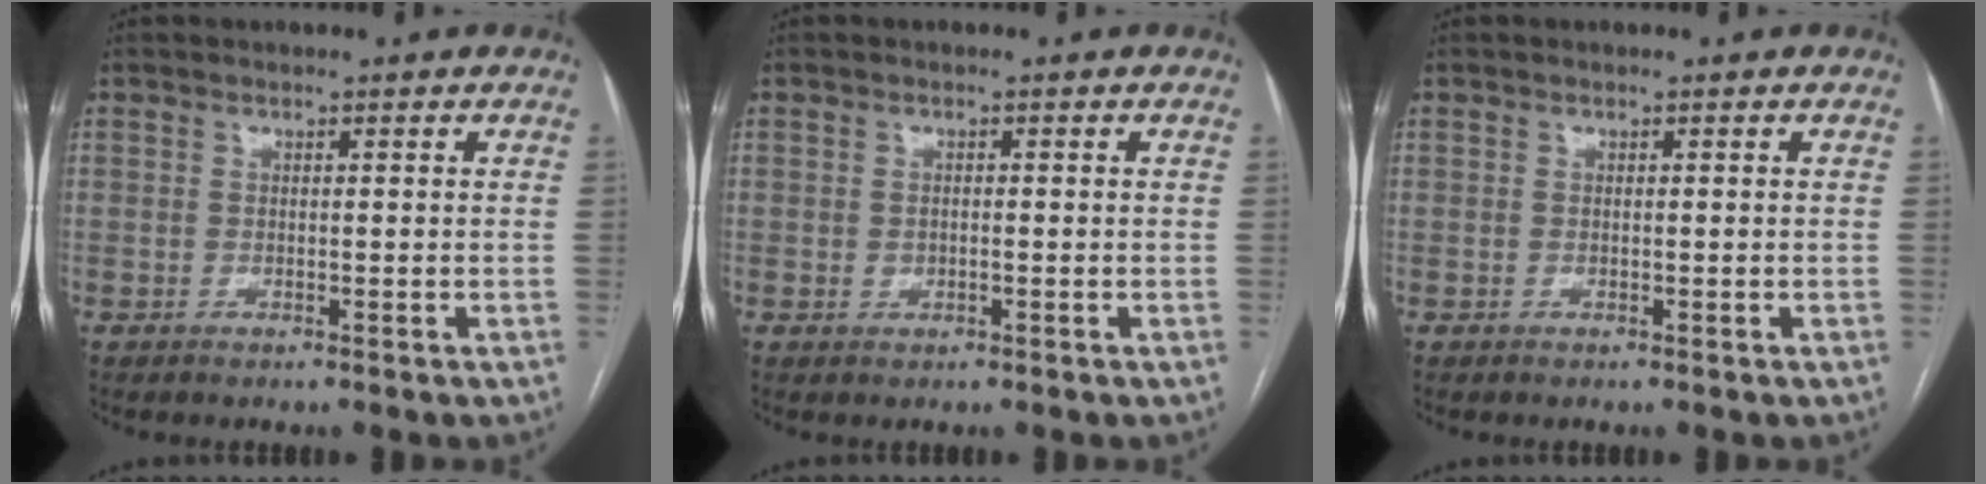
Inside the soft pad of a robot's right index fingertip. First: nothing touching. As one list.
[{"total": 1.9, "force": [-0.1, 1.6, 1.0], "torque": [-0.016, 0.001, 0.004]}, {"total": 0.0}]